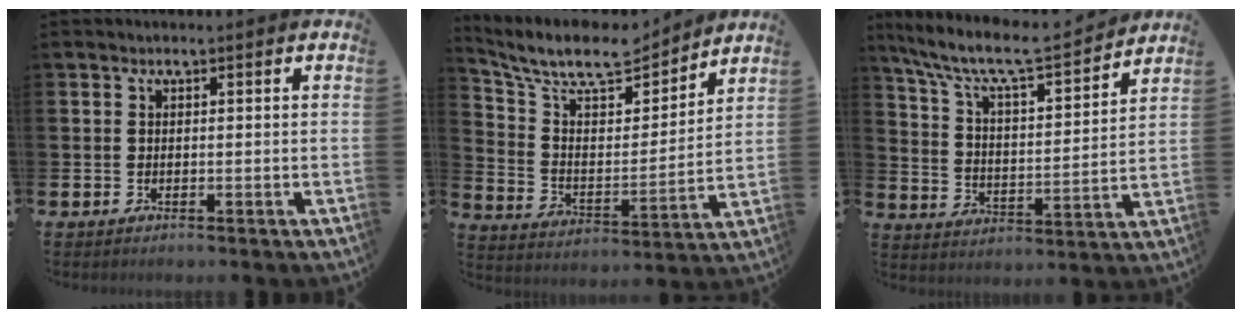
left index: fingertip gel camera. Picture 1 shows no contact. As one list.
[{"total": 9.8, "force": [8.6, 3.1, 3.6], "torque": [-0.110, -0.057, 0.150]}, {"total": 8.6, "force": [7.4, 1.8, 4.0], "torque": [-0.108, -0.050, 0.122]}]